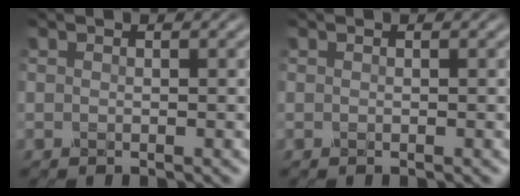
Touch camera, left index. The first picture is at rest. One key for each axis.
{"total": 0.0}